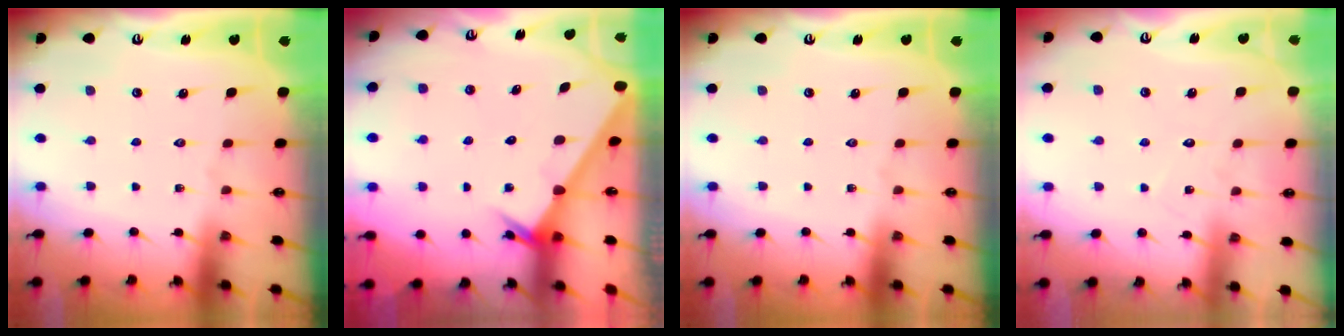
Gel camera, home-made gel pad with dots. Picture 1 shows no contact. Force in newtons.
{"total": 2.4, "press": 2.4, "slide": 0.1}
{"total": 0.0}
{"total": 5.2, "press": 5.2, "slide": 0.6}